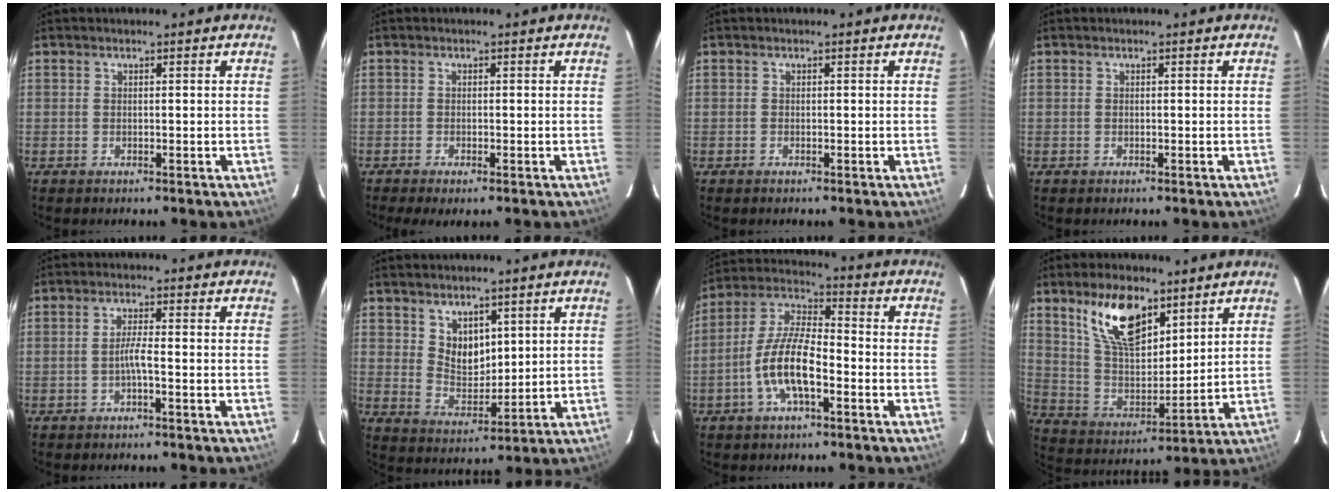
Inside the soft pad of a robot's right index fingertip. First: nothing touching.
{"total": 2.5, "force": [-1.7, 0.7, 1.8], "torque": [-0.037, -0.012, -0.026]}
{"total": 0.0}
{"total": 0.0}
{"total": 2.4, "force": [-1.1, 0.0, 2.1], "torque": [-0.041, 0.001, -0.022]}
{"total": 6.6, "force": [3.5, 4.4, 3.5], "torque": [-0.052, -0.002, 0.073]}
{"total": 11.5, "force": [-4.3, 3.8, 10.0], "torque": [-0.211, 0.003, -0.083]}
{"total": 15.0, "force": [8.9, 7.1, 9.8], "torque": [-0.179, 0.002, 0.178]}